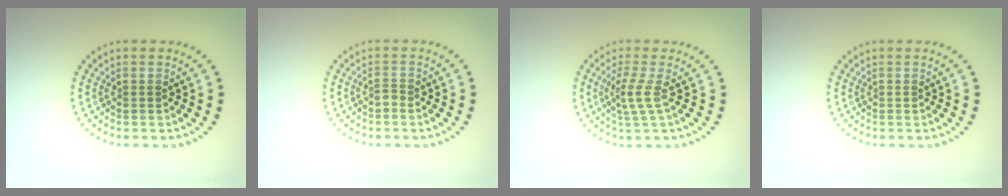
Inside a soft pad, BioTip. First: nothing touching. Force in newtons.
{"total": 0.9, "press": 0.5, "slide": 0.7}
{"total": 2.2, "press": 1.4, "slide": 1.7}
{"total": 0.0}